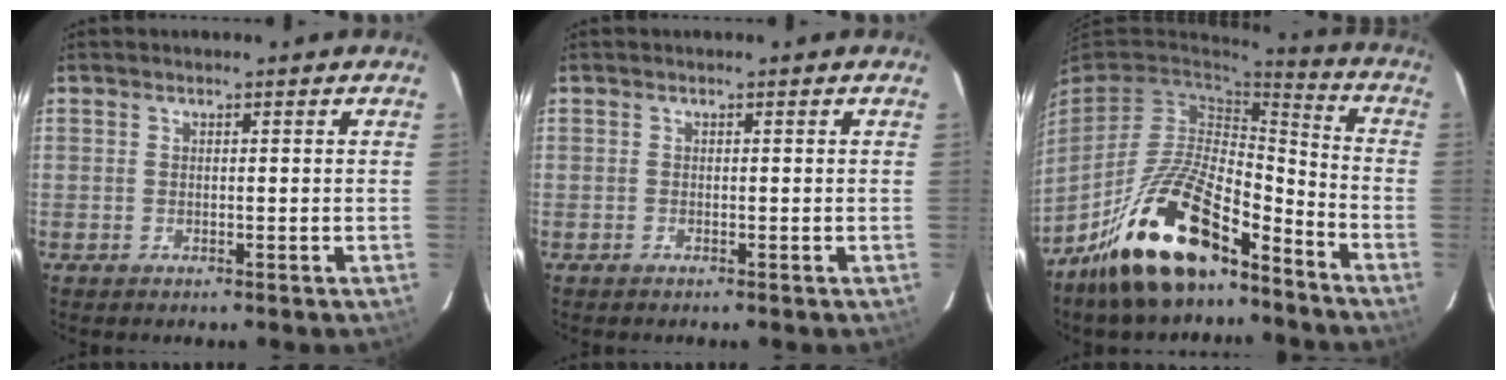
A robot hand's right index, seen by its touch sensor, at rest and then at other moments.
{"total": 0.0}
{"total": 19.5, "force": [-13.3, 7.3, 12.3], "torque": [-0.242, 0.001, -0.233]}